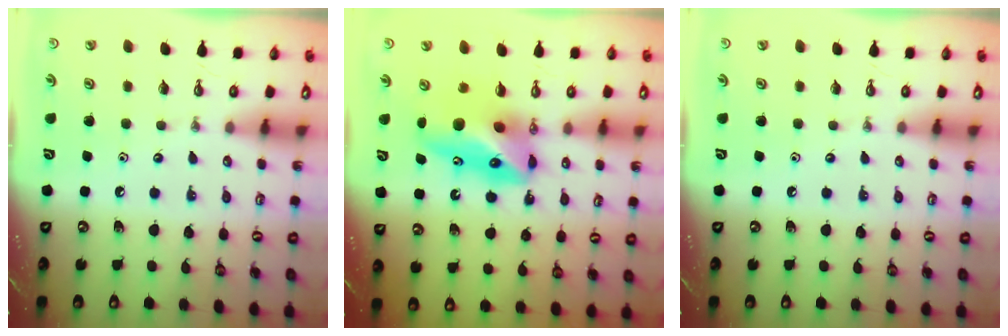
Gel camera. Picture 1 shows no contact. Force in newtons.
{"total": 10.9, "press": 10.8, "slide": 1.6}
{"total": 0.0}